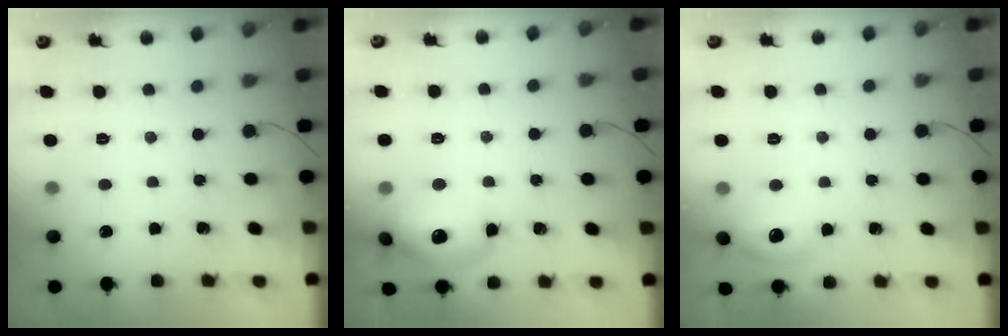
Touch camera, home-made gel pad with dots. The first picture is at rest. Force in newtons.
{"total": 16.6, "press": 16.5, "slide": 1.7}
{"total": 9.2, "press": 8.2, "slide": 4.0}